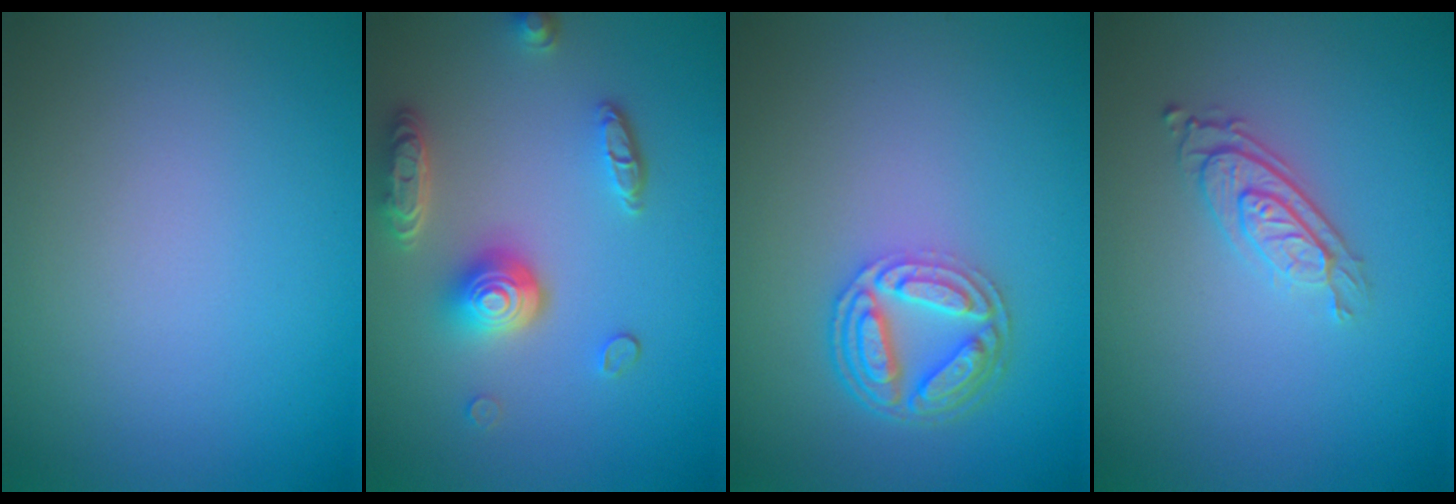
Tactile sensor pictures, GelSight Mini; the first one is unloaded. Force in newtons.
{"total": 4.9, "press": 3.7, "slide": 3.2}
{"total": 4.7, "press": 3.7, "slide": 3.0}
{"total": 2.8, "press": 2.0, "slide": 1.8}